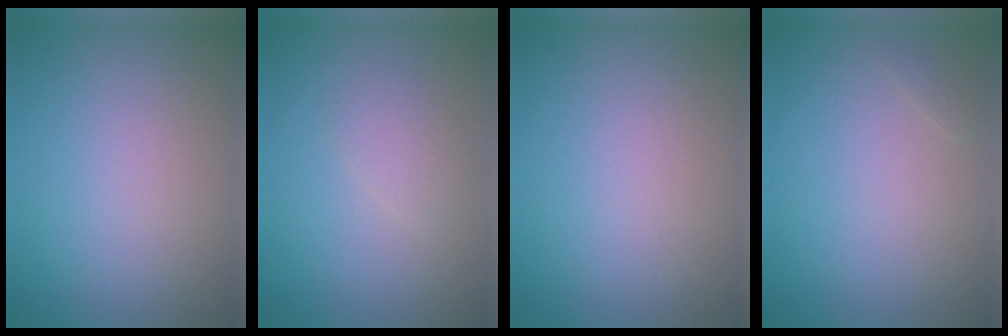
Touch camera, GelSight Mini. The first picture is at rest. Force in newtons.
{"total": 1.4, "press": 1.4, "slide": 0.1}
{"total": 0.0}
{"total": 0.5, "press": 0.5, "slide": 0.0}